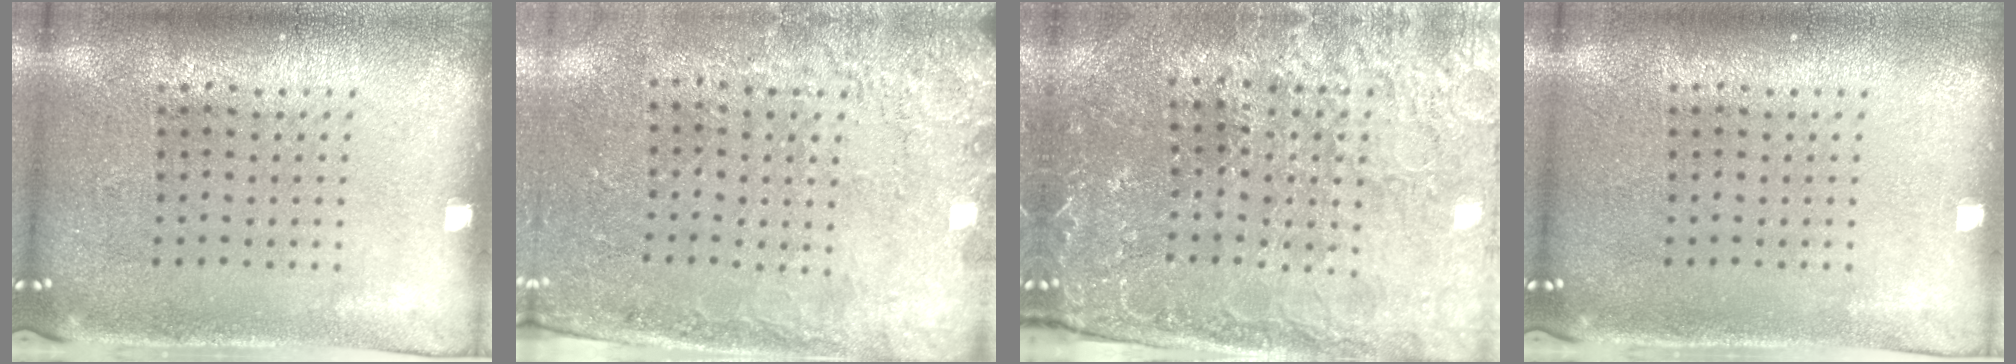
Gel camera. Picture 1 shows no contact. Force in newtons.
{"total": 2.6, "press": 2.3, "slide": 1.1}
{"total": 3.2, "press": 3.2, "slide": 0.4}
{"total": 0.0}